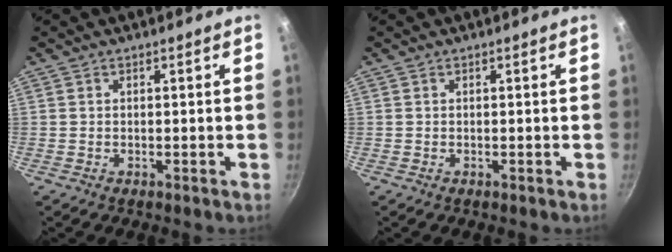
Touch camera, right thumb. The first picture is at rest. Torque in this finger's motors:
{"motor_torque": [-0.16, 0.16, -0.07, -0.04, 0.00]}